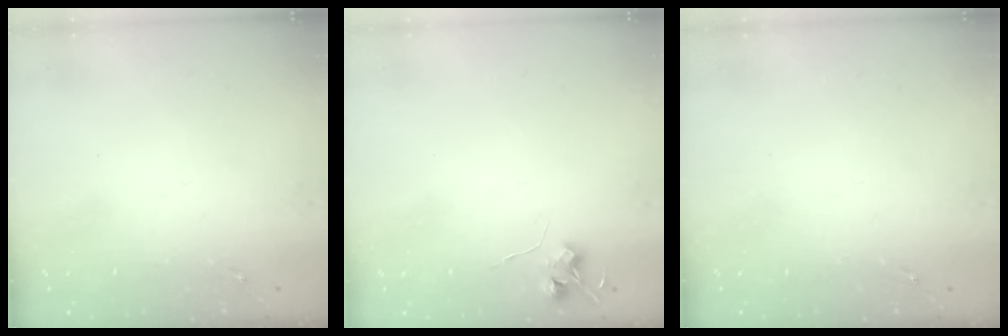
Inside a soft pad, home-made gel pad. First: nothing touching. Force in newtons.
{"total": 5.8, "press": 5.8, "slide": 0.7}
{"total": 0.0}